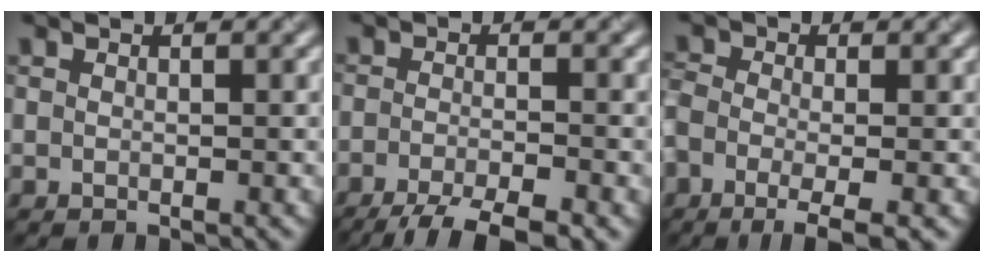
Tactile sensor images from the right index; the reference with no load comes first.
{"total": 6.5, "force": [-4.6, 1.4, 4.3], "torque": [-0.065, -0.009, -0.085]}
{"total": 4.4, "force": [-2.1, 1.7, 3.5], "torque": [-0.074, -0.004, -0.048]}